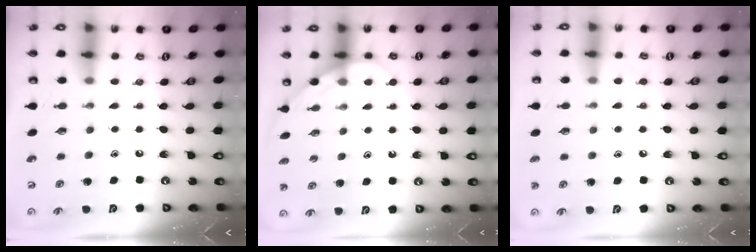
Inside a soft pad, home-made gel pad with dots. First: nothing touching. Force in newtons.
{"total": 3.6, "press": 3.6, "slide": 0.1}
{"total": 6.2, "press": 6.2, "slide": 0.9}